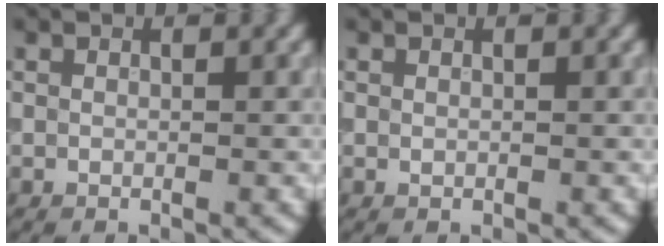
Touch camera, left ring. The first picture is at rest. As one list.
[{"total": 0.0}]